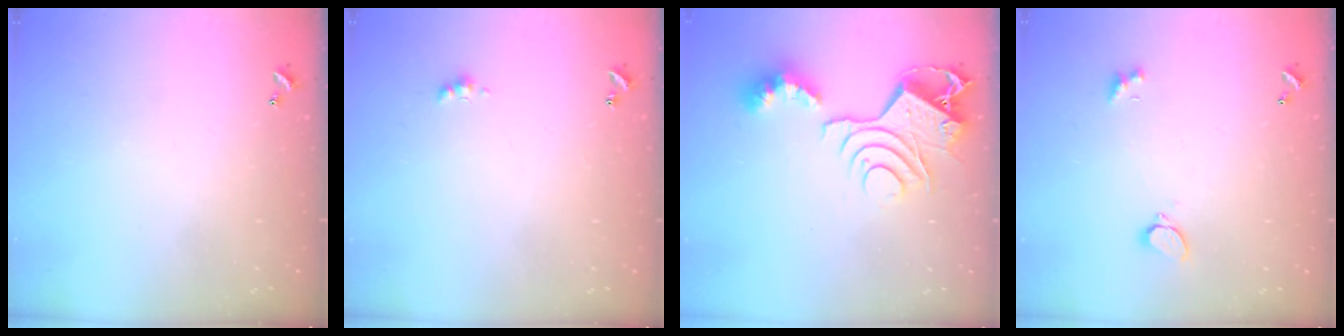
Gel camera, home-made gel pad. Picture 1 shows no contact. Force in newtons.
{"total": 2.0, "press": 1.9, "slide": 0.5}
{"total": 13.0, "press": 12.9, "slide": 1.4}
{"total": 1.5, "press": 1.4, "slide": 0.5}